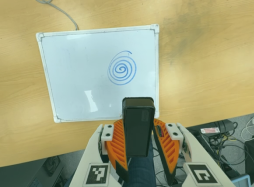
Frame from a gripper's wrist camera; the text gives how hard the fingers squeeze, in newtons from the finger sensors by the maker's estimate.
{"total": 5.0, "left": 4.4, "right": 5.5}